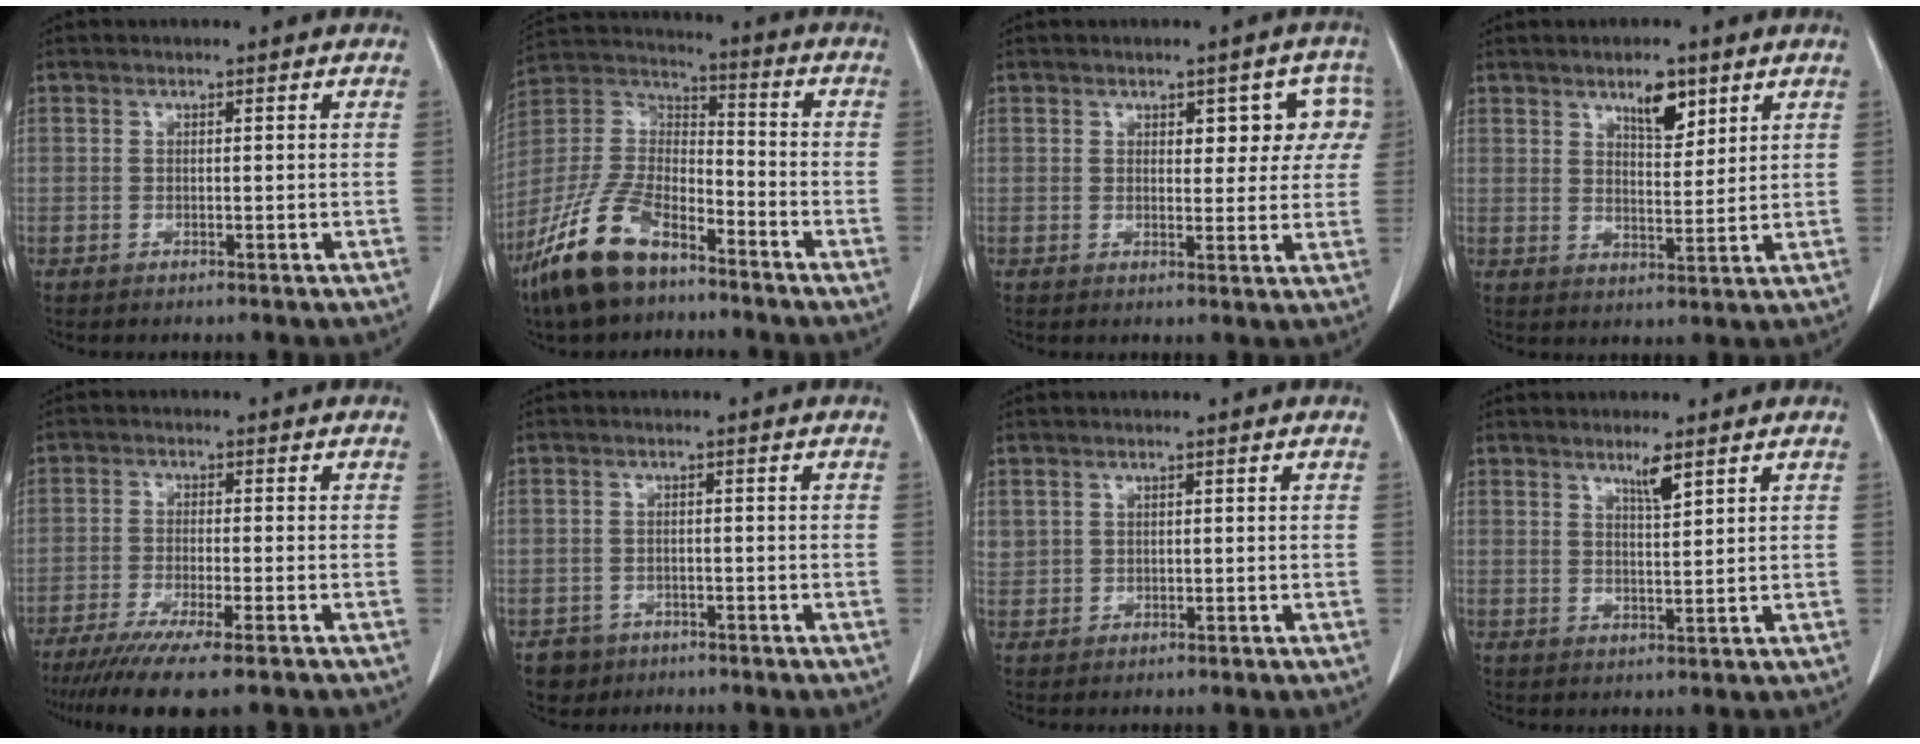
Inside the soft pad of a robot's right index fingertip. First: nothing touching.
{"total": 15.5, "force": [-10.7, 6.1, 9.5], "torque": [-0.205, 0.003, -0.204]}
{"total": 5.7, "force": [2.0, 3.2, 4.3], "torque": [-0.026, 0.017, 0.021]}
{"total": 5.4, "force": [3.4, 1.9, 3.7], "torque": [-0.060, -0.003, 0.058]}
{"total": 11.8, "force": [-9.0, 0.7, 7.5], "torque": [-0.111, -0.027, -0.139]}
{"total": 3.2, "force": [-1.8, 2.7, -0.3], "torque": [0.006, 0.011, -0.025]}
{"total": 2.0, "force": [1.0, 1.7, 0.4], "torque": [-0.004, 0.011, 0.022]}
{"total": 2.9, "force": [2.0, 0.0, 2.1], "torque": [-0.040, -0.006, 0.038]}